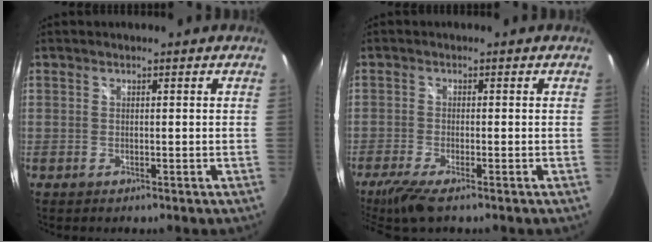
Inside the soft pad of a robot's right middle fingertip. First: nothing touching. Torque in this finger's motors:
{"motor_torque": [1.02, -0.86, 0.23, 0.09]}